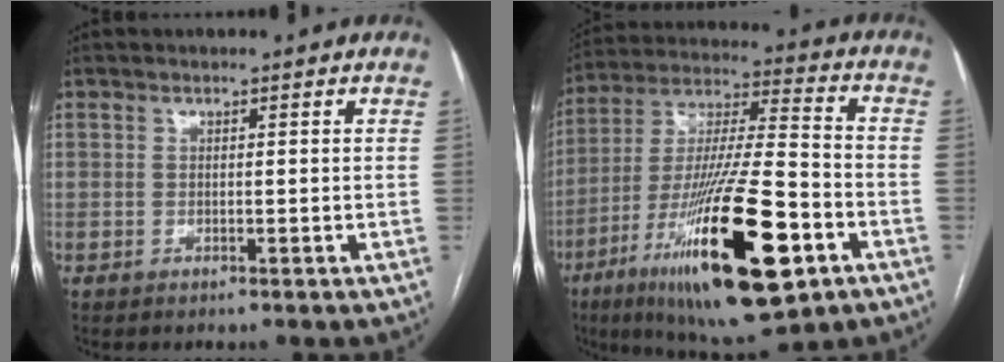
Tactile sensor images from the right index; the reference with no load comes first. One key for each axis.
{"total": 26.7, "fx": -11.5, "fy": 5.3, "fz": 23.5, "tx": -0.422, "ty": -0.034, "tz": -0.186}